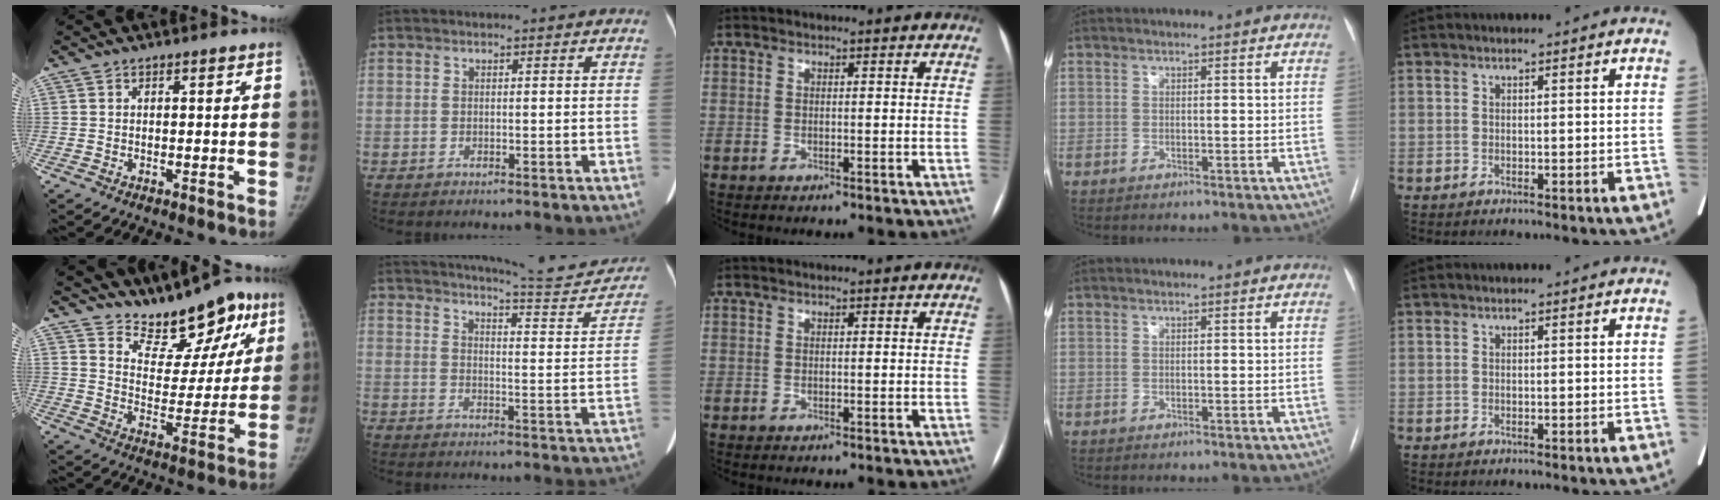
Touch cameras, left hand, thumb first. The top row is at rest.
{"thumb": {"total": 15.7, "force": [12.1, 7.5, 6.6], "torque": [-0.031, -0.078, 0.178]}, "index": {"total": 17.6, "force": [16.4, 2.1, 6.0], "torque": [-0.074, -0.046, 0.196]}}